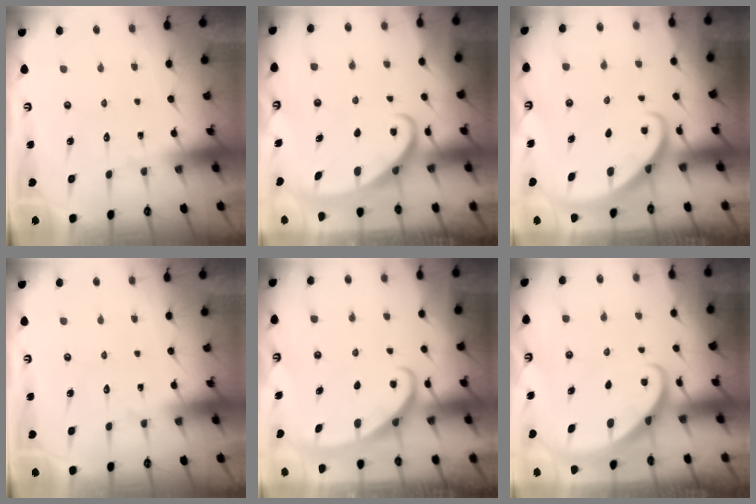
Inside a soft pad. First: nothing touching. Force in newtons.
{"total": 2.4, "press": 2.4, "slide": 0.4}
{"total": 2.7, "press": 2.7, "slide": 0.2}
{"total": 0.0}
{"total": 2.8, "press": 2.8, "slide": 0.4}
{"total": 2.4, "press": 2.3, "slide": 0.3}